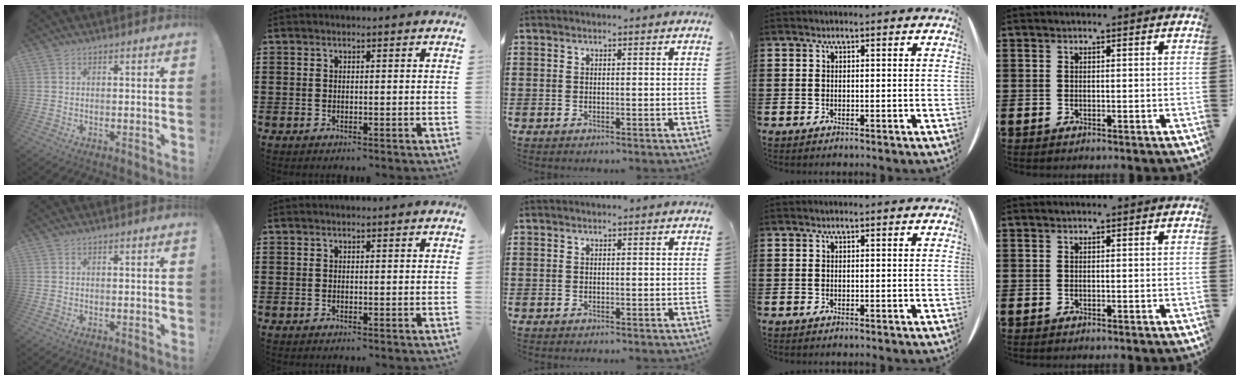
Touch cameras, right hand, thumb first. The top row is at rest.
{}